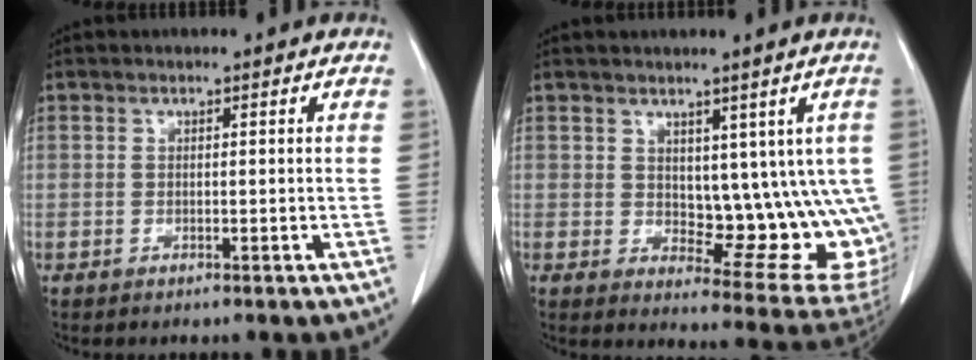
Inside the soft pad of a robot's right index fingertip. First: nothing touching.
{"total": 11.1, "force": [2.0, 5.9, 9.1], "torque": [-0.087, -0.007, 0.044]}